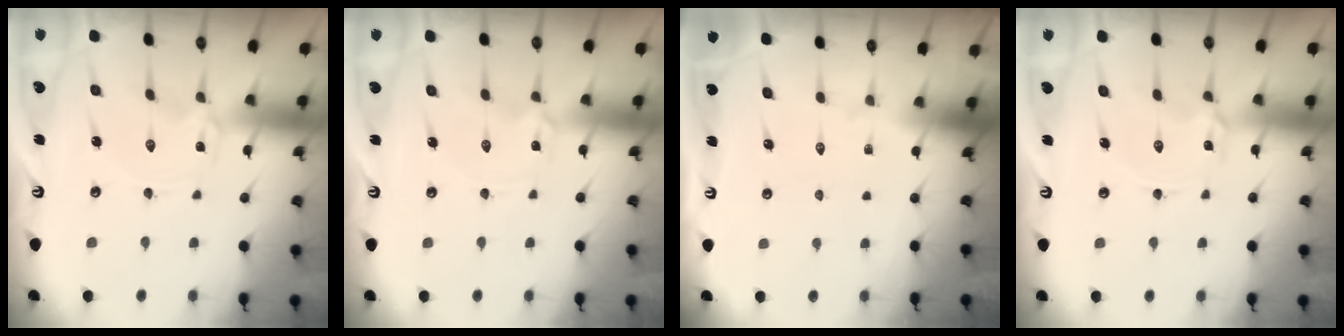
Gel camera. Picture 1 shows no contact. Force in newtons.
{"total": 0.9, "press": 0.9, "slide": 0.1}
{"total": 0.0}
{"total": 2.2, "press": 2.2, "slide": 0.3}